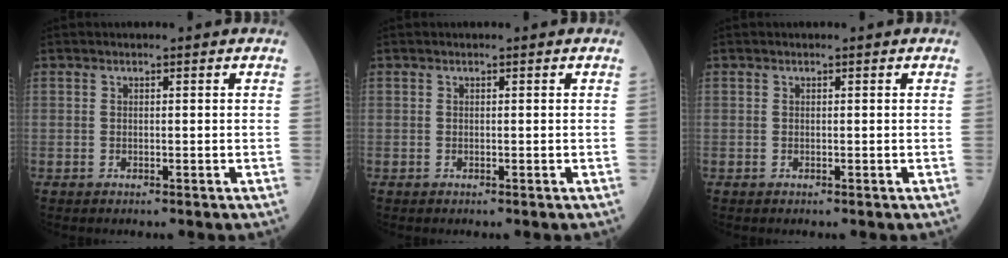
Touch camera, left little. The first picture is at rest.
{"total": 0.0}
{"total": 0.0}